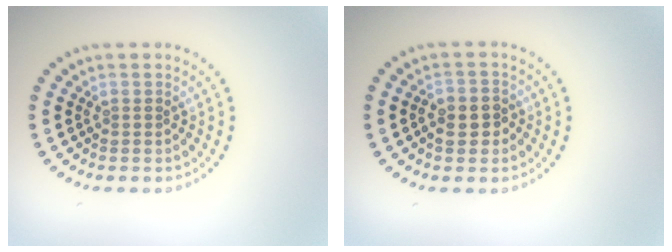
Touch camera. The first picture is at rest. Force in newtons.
{"total": 2.3, "press": 2.2, "slide": 0.6}